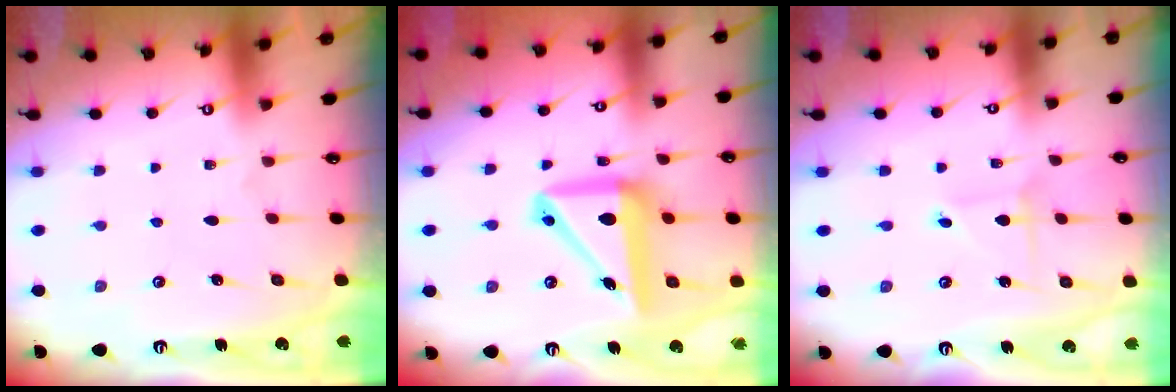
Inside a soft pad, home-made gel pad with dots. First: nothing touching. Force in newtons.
{"total": 12.8, "press": 12.7, "slide": 2.1}
{"total": 1.4, "press": 1.4, "slide": 0.1}